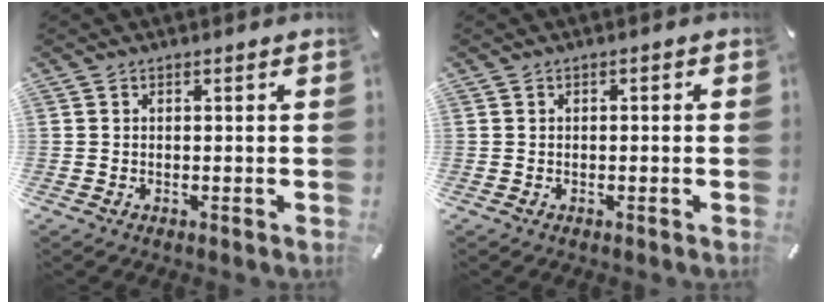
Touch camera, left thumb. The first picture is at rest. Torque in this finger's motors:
{"motor_torque": [-0.34, -0.17, -0.09, 0.03, 0.03]}